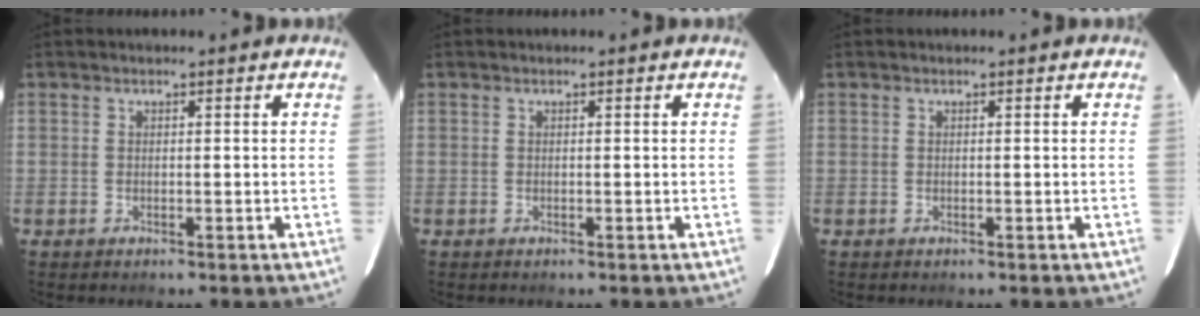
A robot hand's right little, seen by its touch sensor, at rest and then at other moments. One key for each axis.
{"total": 0.0}
{"total": 0.0}